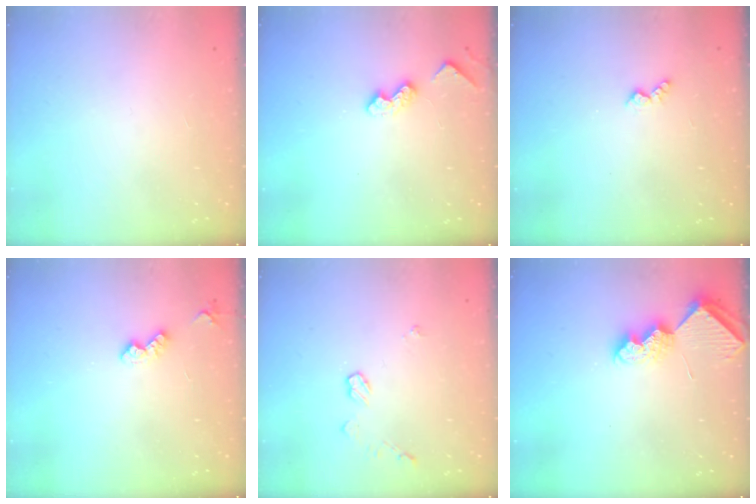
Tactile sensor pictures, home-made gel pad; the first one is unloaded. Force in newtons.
{"total": 5.3, "press": 5.2, "slide": 0.8}
{"total": 3.8, "press": 3.7, "slide": 0.6}
{"total": 4.3, "press": 4.3, "slide": 0.7}
{"total": 5.1, "press": 5.1, "slide": 0.1}
{"total": 7.0, "press": 7.0, "slide": 0.4}